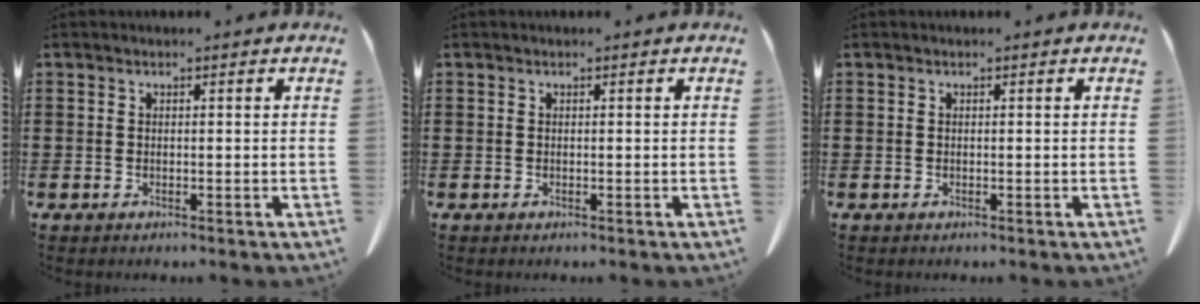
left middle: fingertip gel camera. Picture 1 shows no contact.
{"total": 0.0}
{"total": 0.0}